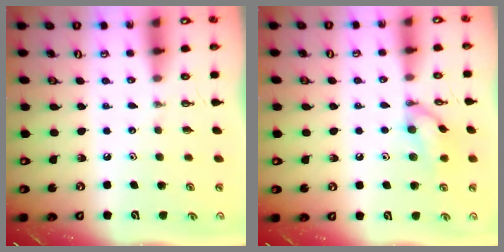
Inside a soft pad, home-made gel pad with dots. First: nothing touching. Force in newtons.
{"total": 10.7, "press": 10.7, "slide": 0.3}